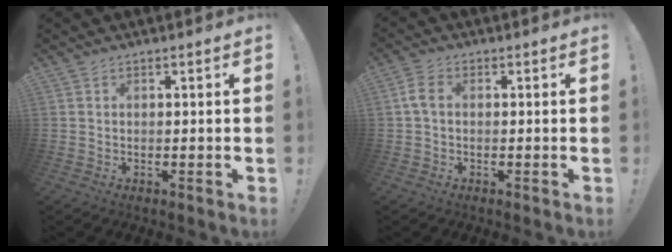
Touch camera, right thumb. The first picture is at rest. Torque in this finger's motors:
{"motor_torque": [0.32, 0.36, -0.02, 0.02, 0.04]}